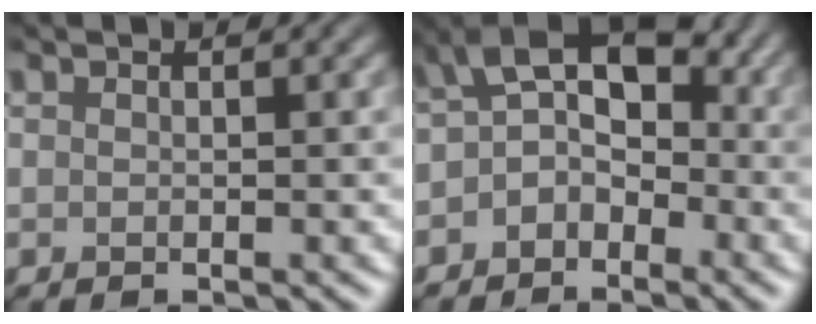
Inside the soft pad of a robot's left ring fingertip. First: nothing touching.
{"total": 4.8, "force": [-0.4, 3.3, 3.4], "torque": [-0.052, 0.011, -0.019]}